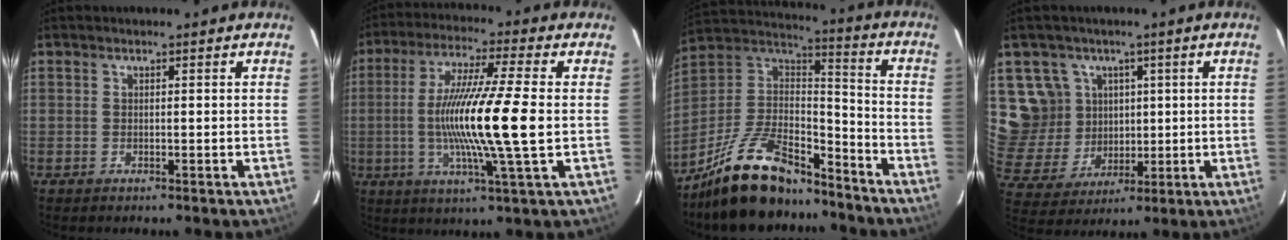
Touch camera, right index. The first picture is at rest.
{"total": 15.8, "force": [-1.2, -0.5, 15.7], "torque": [-0.284, -0.012, -0.025]}
{"total": 21.4, "force": [-16.3, 7.8, 11.4], "torque": [-0.238, 0.004, -0.273]}
{"total": 11.4, "force": [4.3, 10.3, 2.3], "torque": [-0.070, 0.004, 0.099]}